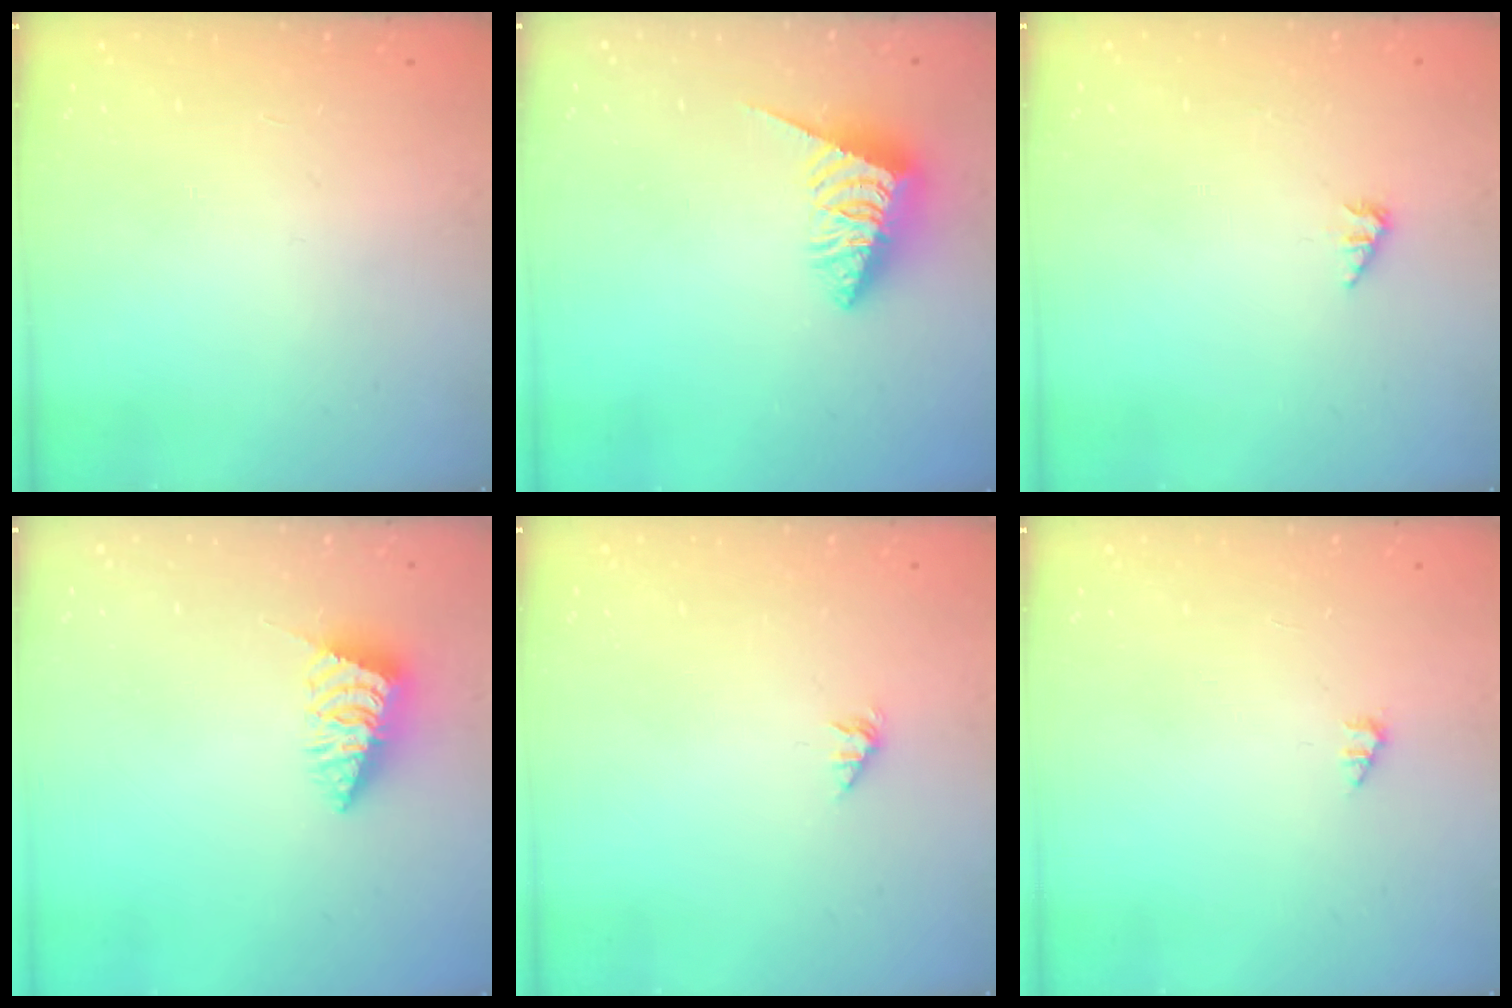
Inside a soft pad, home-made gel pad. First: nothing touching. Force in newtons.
{"total": 3.7, "press": 3.7, "slide": 0.1}
{"total": 1.7, "press": 1.7, "slide": 0.3}
{"total": 2.6, "press": 2.6, "slide": 0.1}
{"total": 1.0, "press": 1.0, "slide": 0.2}
{"total": 1.0, "press": 1.0, "slide": 0.2}